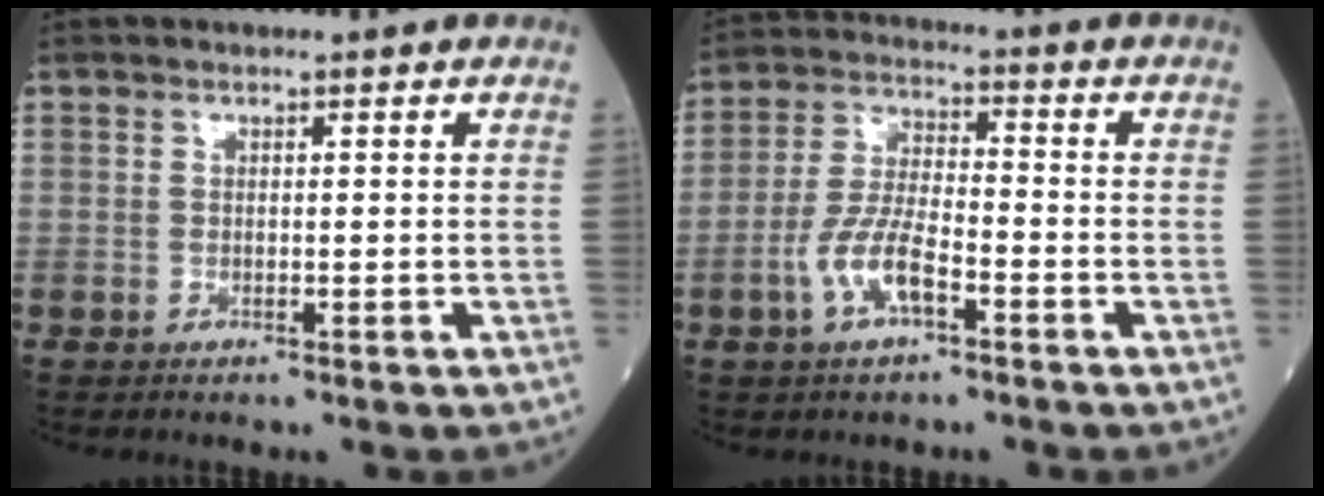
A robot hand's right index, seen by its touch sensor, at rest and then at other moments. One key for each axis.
{"total": 7.8, "fx": -3.4, "fy": 2.4, "fz": 6.6, "tx": -0.140, "ty": 0.003, "tz": -0.066}